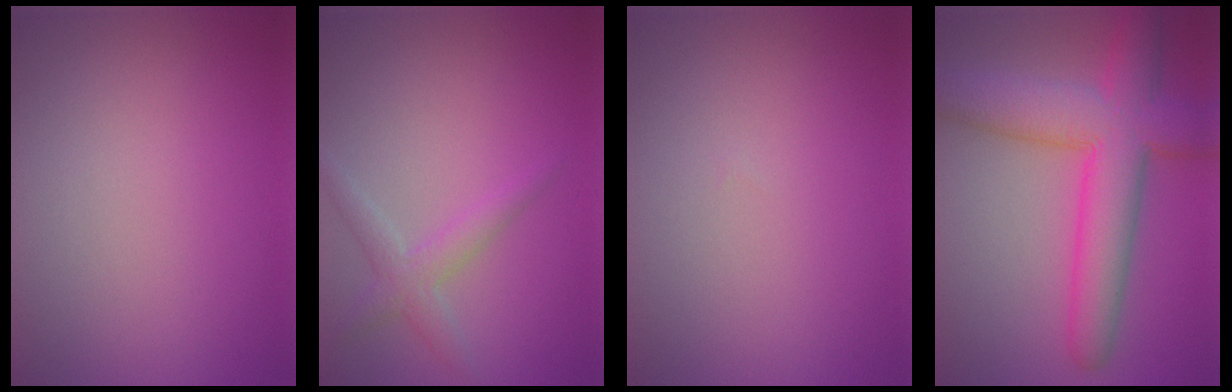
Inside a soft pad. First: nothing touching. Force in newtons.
{"total": 2.4, "press": 2.4, "slide": 0.1}
{"total": 0.0}
{"total": 9.0, "press": 9.0, "slide": 0.5}